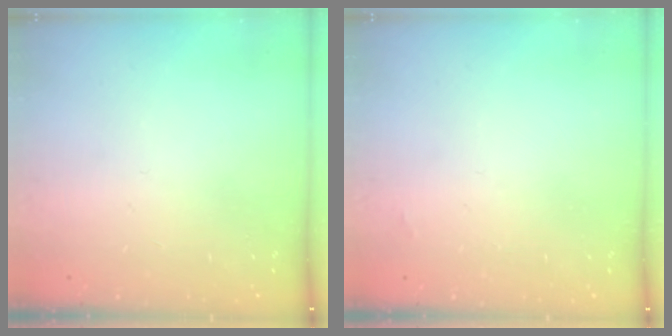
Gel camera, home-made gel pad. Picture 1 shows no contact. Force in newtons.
{"total": 1.3, "press": 1.3, "slide": 0.2}